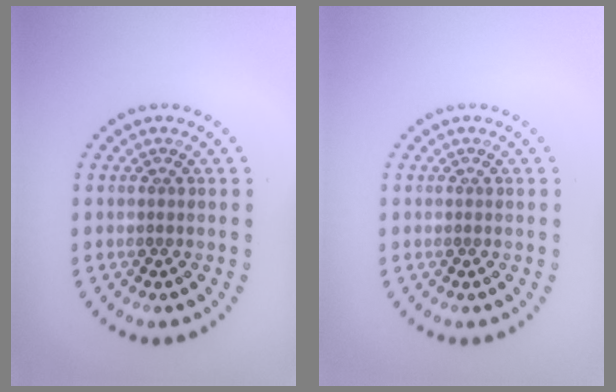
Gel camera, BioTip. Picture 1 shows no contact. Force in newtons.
{"total": 0.0}